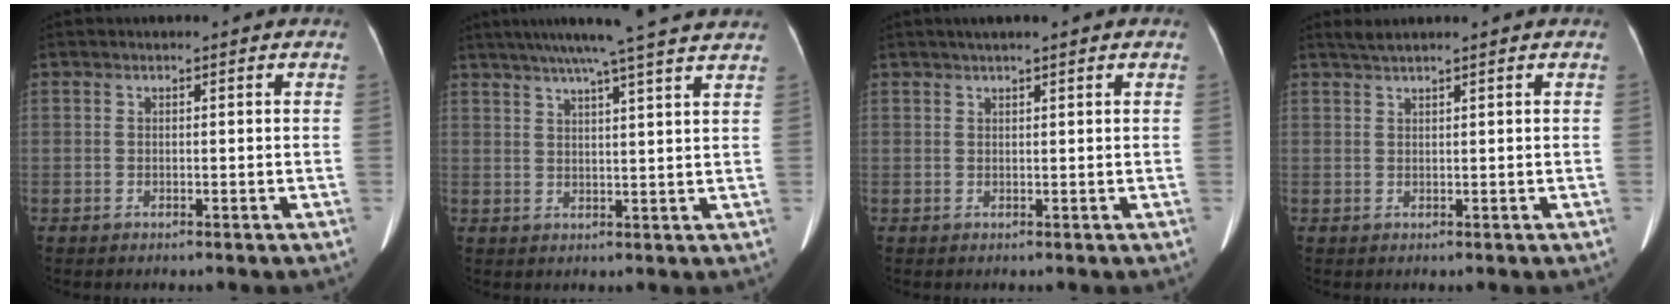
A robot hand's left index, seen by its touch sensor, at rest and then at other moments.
{"total": 15.4, "force": [13.1, -1.2, 7.9], "torque": [-0.133, 0.010, 0.164]}
{"total": 3.0, "force": [2.2, -0.1, 2.1], "torque": [-0.031, 0.024, 0.032]}
{"total": 1.6, "force": [1.3, -0.4, 0.8], "torque": [-0.023, 0.012, 0.030]}